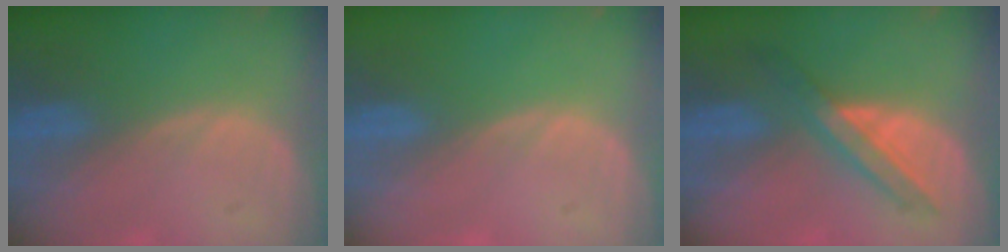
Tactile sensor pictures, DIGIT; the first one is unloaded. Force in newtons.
{"total": 0.0}
{"total": 5.9, "press": 5.7, "slide": 1.5}